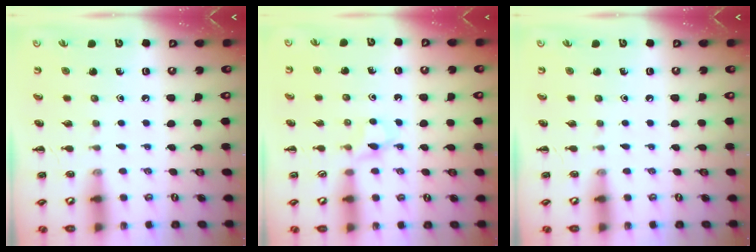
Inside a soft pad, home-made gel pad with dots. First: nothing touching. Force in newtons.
{"total": 3.6, "press": 3.3, "slide": 1.3}
{"total": 0.0}